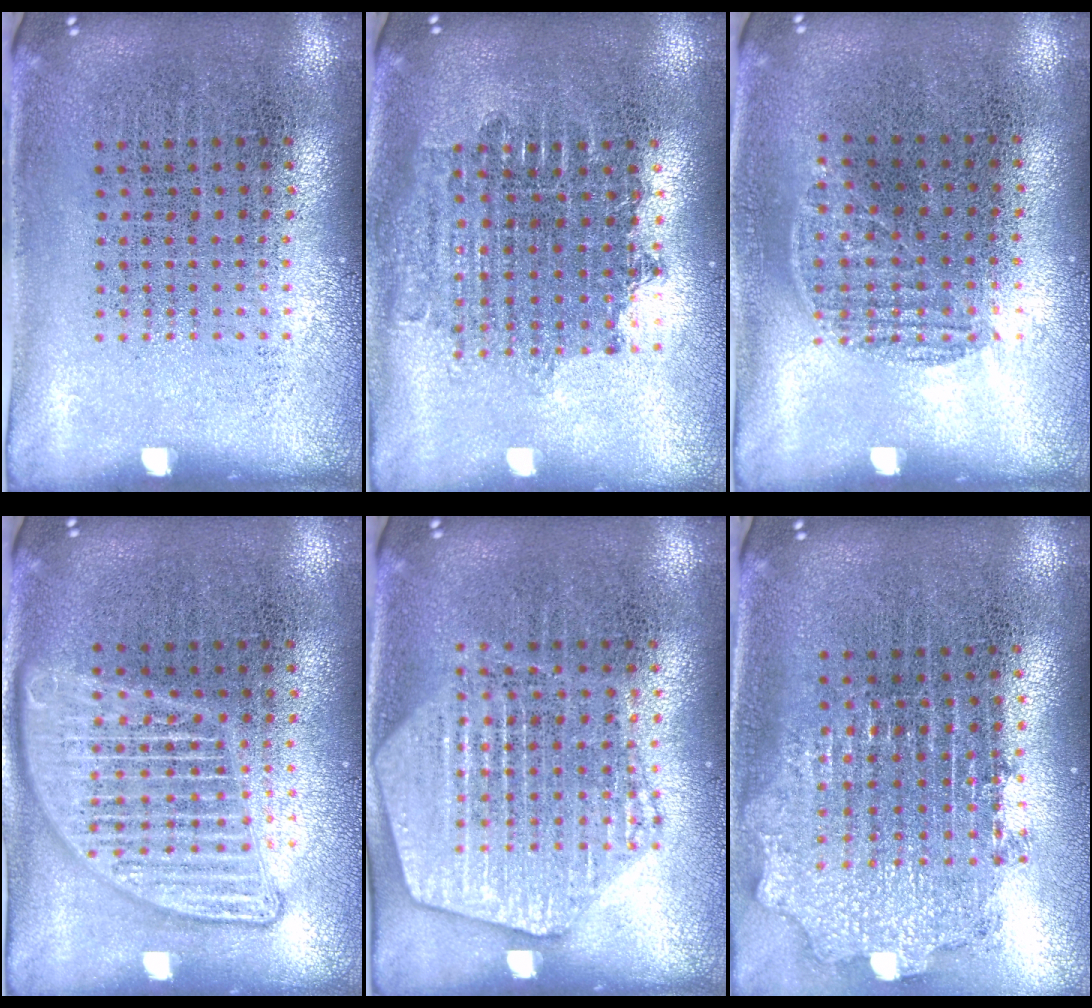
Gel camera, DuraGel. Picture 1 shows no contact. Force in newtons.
{"total": 1.7, "press": 1.4, "slide": 1.0}
{"total": 0.8, "press": 0.7, "slide": 0.5}
{"total": 3.0, "press": 2.9, "slide": 0.3}
{"total": 1.9, "press": 1.9, "slide": 0.3}
{"total": 2.0, "press": 1.5, "slide": 1.3}